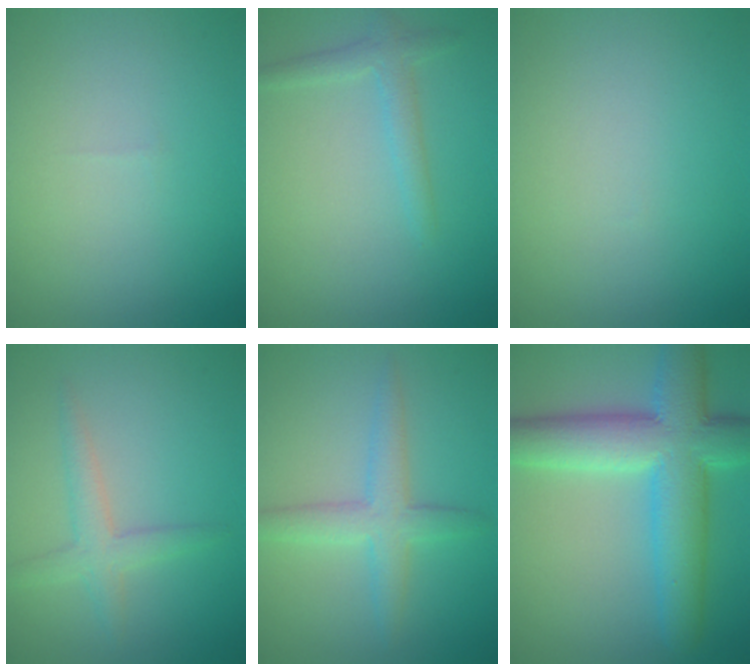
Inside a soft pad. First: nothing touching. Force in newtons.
{"total": 2.0, "press": 2.0, "slide": 0.1}
{"total": 0.0}
{"total": 2.4, "press": 2.4, "slide": 0.1}
{"total": 3.4, "press": 3.4, "slide": 0.1}
{"total": 9.8, "press": 9.8, "slide": 0.2}